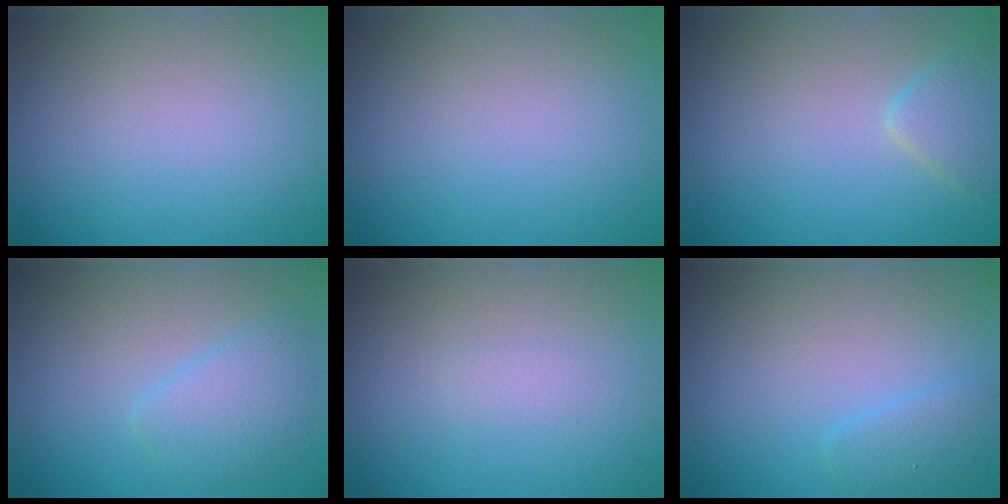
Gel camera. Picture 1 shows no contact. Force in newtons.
{"total": 0.0}
{"total": 2.3, "press": 2.3, "slide": 0.2}
{"total": 2.7, "press": 2.7, "slide": 0.1}
{"total": 0.7, "press": 0.6, "slide": 0.2}
{"total": 1.8, "press": 1.8, "slide": 0.1}